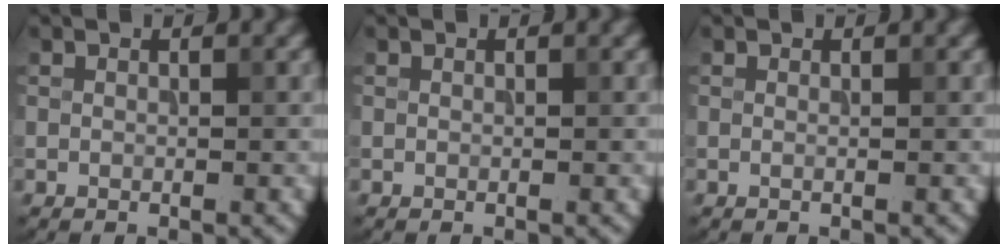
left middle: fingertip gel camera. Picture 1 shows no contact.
{"total": 0.0}
{"total": 0.0}